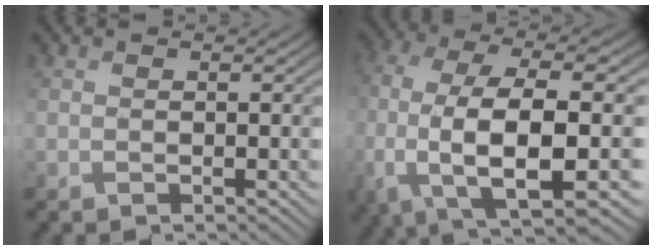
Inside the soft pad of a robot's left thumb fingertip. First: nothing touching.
{"total": 13.5, "force": [-3.9, 4.8, 11.9], "torque": [-0.242, -0.020, -0.072]}